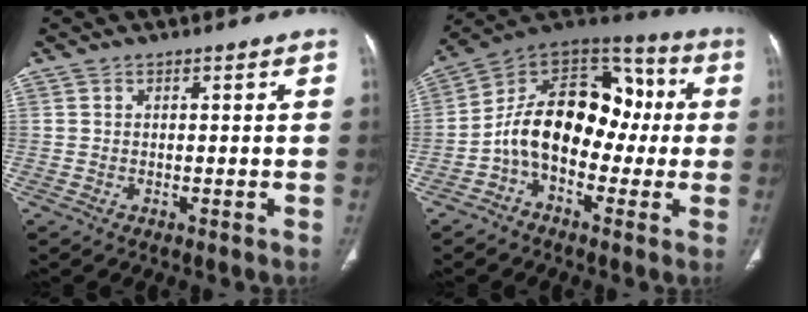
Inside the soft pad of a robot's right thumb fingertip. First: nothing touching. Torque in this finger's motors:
{"motor_torque": [2.33, 2.37, 1.72, -0.92, 0.29]}